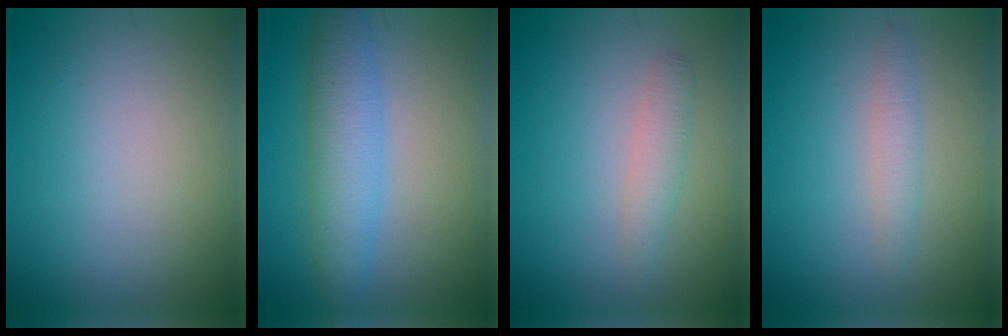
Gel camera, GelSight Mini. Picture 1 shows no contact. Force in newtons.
{"total": 4.4, "press": 4.4, "slide": 0.1}
{"total": 1.6, "press": 1.6, "slide": 0.0}
{"total": 1.5, "press": 1.4, "slide": 0.1}